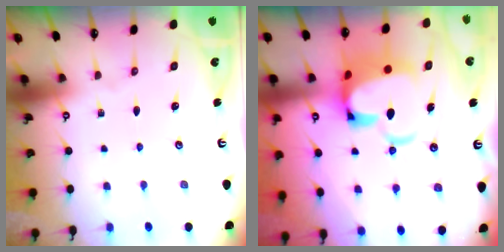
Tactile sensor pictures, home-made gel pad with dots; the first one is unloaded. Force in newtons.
{"total": 9.4, "press": 9.3, "slide": 1.6}